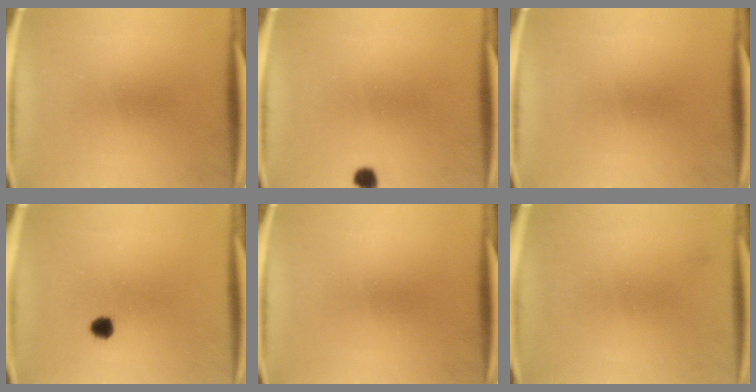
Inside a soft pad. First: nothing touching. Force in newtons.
{"total": 2.0}
{"total": 0.0}
{"total": 2.4}
{"total": 0.0}
{"total": 1.1}